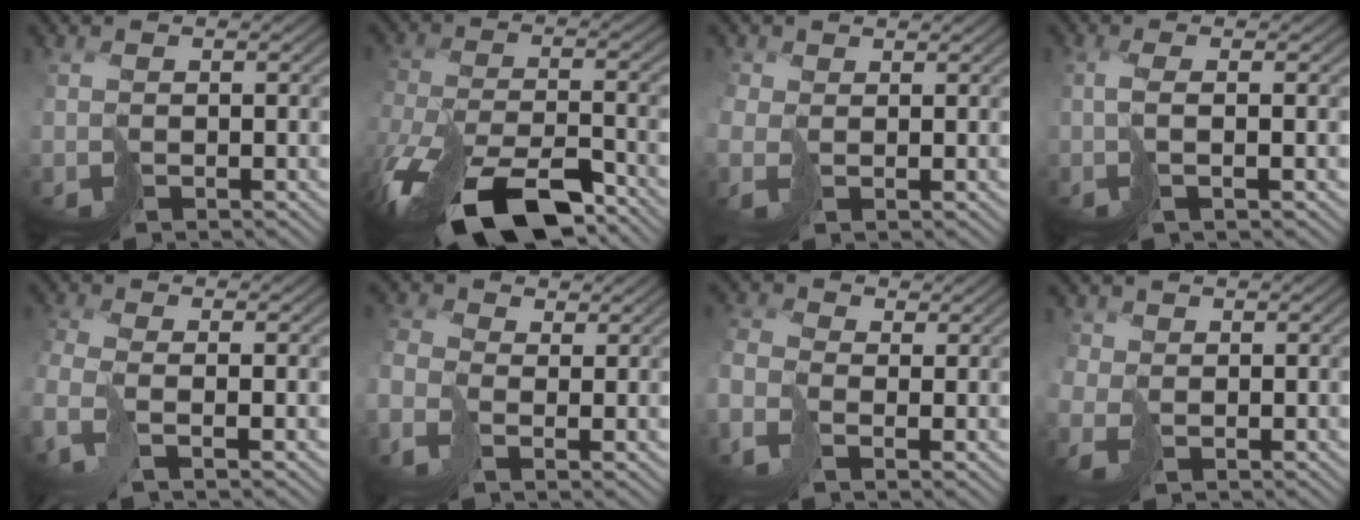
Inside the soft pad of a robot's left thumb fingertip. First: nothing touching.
{"total": 14.6, "force": [-9.8, 5.9, 9.0], "torque": [-0.215, -0.033, -0.158]}
{"total": 2.5, "force": [0.2, 1.8, 1.8], "torque": [-0.066, -0.003, 0.001]}
{"total": 3.4, "force": [-0.1, 0.8, 3.3], "torque": [-0.064, 0.003, -0.007]}
{"total": 3.9, "force": [-0.8, 1.7, 3.4], "torque": [-0.089, -0.004, -0.031]}
{"total": 4.4, "force": [-0.8, 2.8, 3.3], "torque": [-0.098, 0.001, -0.031]}
{"total": 4.5, "force": [-1.3, 2.7, 3.3], "torque": [-0.097, -0.004, -0.042]}
{"total": 3.1, "force": [-0.6, 2.4, 1.8], "torque": [-0.066, -0.009, -0.014]}